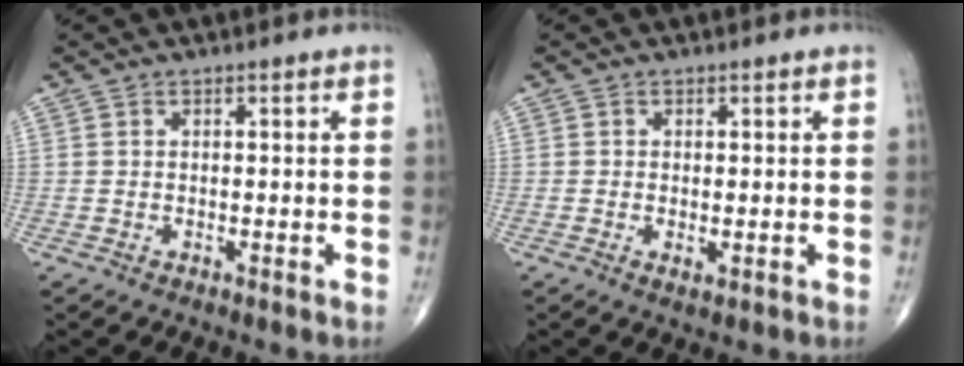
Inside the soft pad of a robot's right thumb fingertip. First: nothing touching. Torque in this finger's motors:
{"motor_torque": [-0.32, 0.08, -0.05, 0.11, 0.01]}